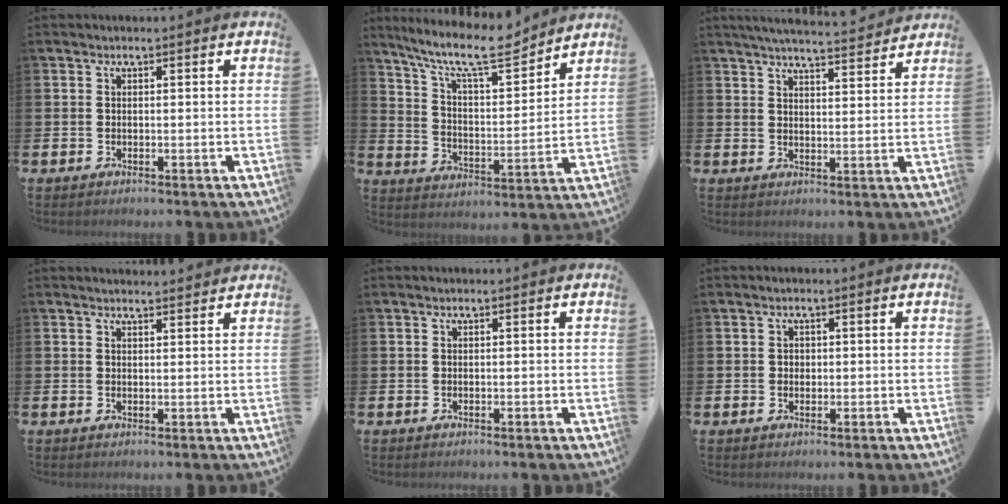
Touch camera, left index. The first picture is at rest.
{"total": 11.3, "force": [9.6, 2.5, 5.5], "torque": [-0.119, -0.059, 0.165]}
{"total": 5.1, "force": [5.0, 0.0, 1.0], "torque": [-0.025, -0.033, 0.086]}
{"total": 1.8, "force": [1.8, 0.2, -0.1], "torque": [0.006, -0.010, 0.031]}
{"total": 0.0}
{"total": 1.0, "force": [0.3, 1.0, 0.4], "torque": [0.004, 0.004, 0.001]}